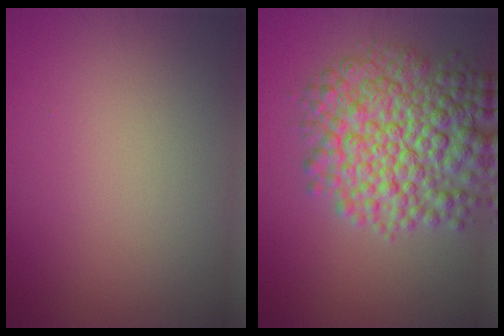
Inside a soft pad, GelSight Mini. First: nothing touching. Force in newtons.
{"total": 9.1, "press": 9.1, "slide": 0.2}